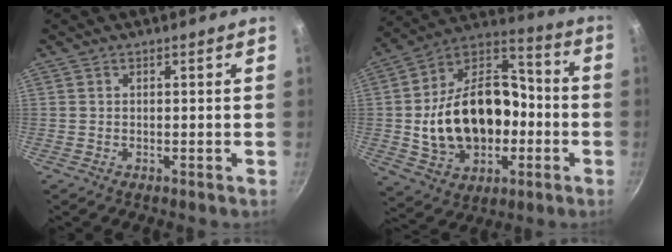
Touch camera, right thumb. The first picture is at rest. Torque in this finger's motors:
{"motor_torque": [1.25, 3.76, 1.81, -0.41, 0.27]}